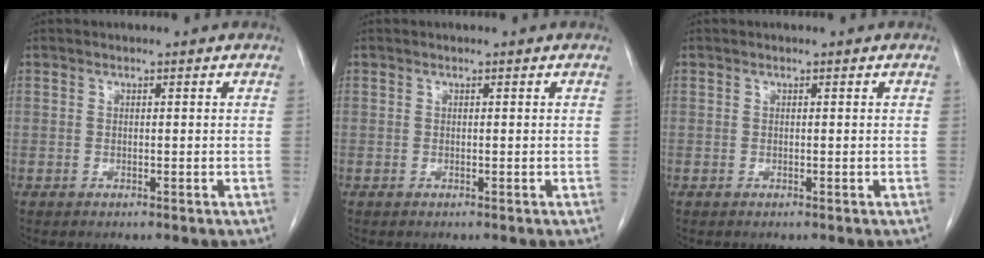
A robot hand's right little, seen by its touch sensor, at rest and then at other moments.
{"total": 0.0}
{"total": 0.0}